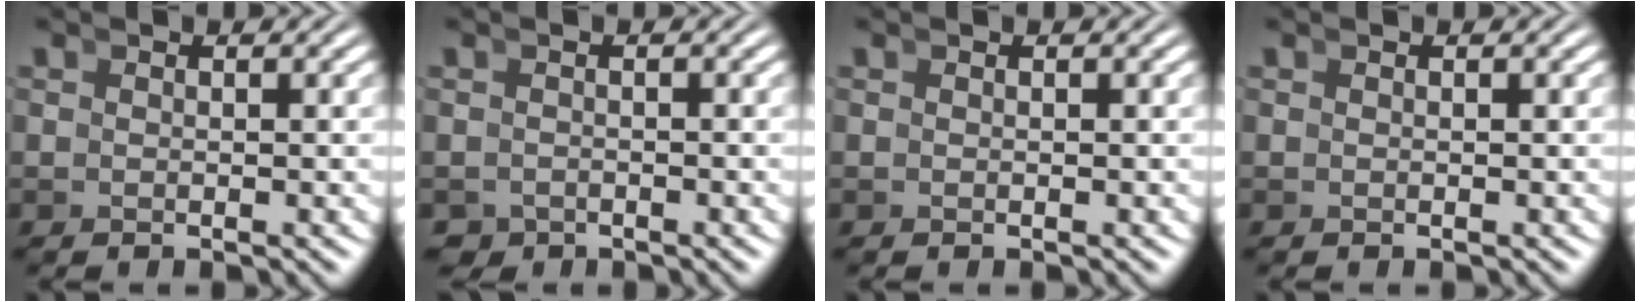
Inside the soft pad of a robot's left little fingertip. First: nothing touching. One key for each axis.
{"total": 2.8, "fx": -1.8, "fy": 2.1, "fz": 0.4, "tx": -0.015, "ty": -0.017, "tz": -0.029}
{"total": 0.0}
{"total": 0.0}